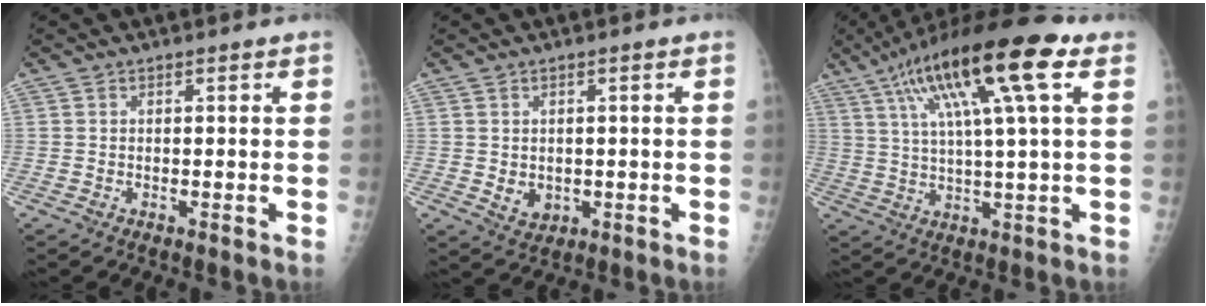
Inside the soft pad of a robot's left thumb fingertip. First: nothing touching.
{"total": 3.8, "force": [-0.4, 3.1, 2.1], "torque": [-0.019, -0.002, 0.007]}
{"total": 19.6, "force": [8.3, 3.5, 17.4], "torque": [-0.302, 0.008, 0.135]}